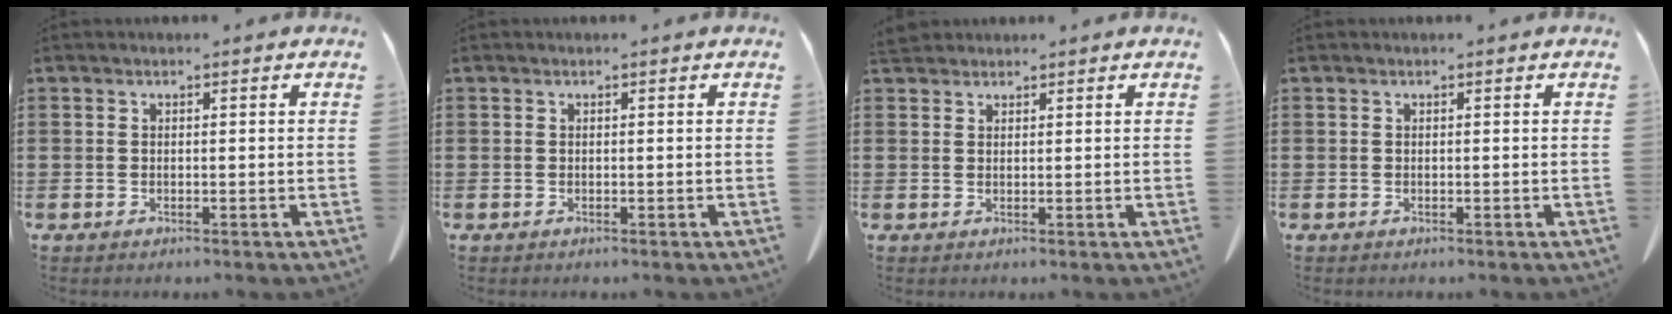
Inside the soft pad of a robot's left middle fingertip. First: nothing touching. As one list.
[{"total": 0.0}, {"total": 2.1, "force": [1.9, 0.7, 0.7], "torque": [-0.020, 0.003, 0.037]}, {"total": 0.0}]